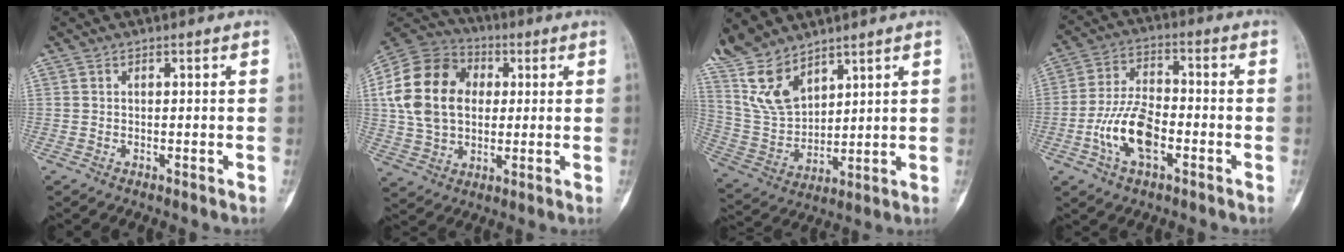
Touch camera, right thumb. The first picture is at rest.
{"total": 18.8, "force": [2.8, 13.8, 12.5], "torque": [-0.218, 0.020, 0.047]}
{"total": 12.0, "force": [9.5, 4.9, 5.6], "torque": [-0.105, -0.040, 0.211]}
{"total": 11.3, "force": [-3.7, 5.8, 9.0], "torque": [-0.169, 0.024, -0.074]}